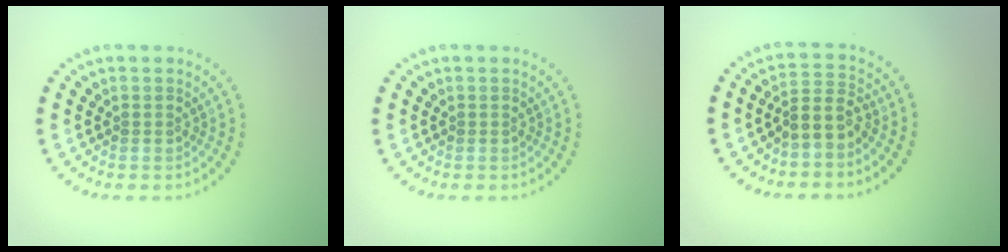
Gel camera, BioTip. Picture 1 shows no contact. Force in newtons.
{"total": 0.0}
{"total": 2.7, "press": 2.2, "slide": 1.5}